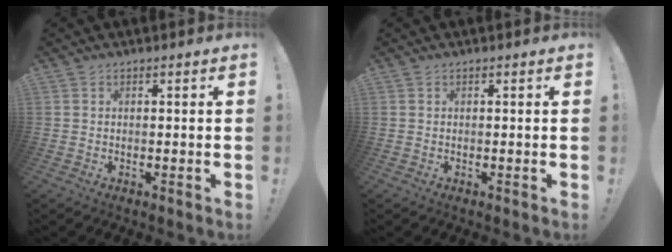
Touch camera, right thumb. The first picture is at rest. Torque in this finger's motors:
{"motor_torque": [0.00, 0.00, -0.01, 0.01, 0.00]}